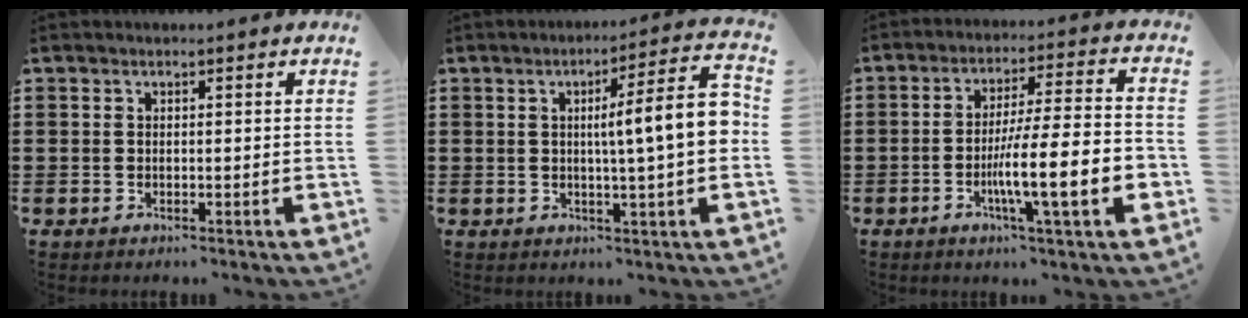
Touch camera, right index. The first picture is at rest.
{"total": 9.7, "force": [0.7, 0.8, 9.6], "torque": [-0.149, -0.011, 0.003]}
{"total": 13.0, "force": [-4.1, 1.7, 12.2], "torque": [-0.215, -0.011, -0.079]}